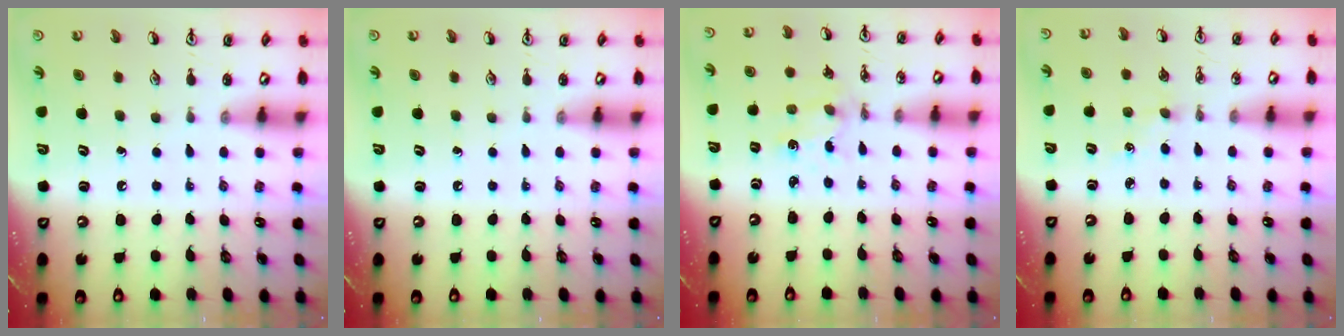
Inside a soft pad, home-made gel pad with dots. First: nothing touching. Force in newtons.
{"total": 0.0}
{"total": 1.2, "press": 1.1, "slide": 0.3}
{"total": 1.8, "press": 1.8, "slide": 0.3}